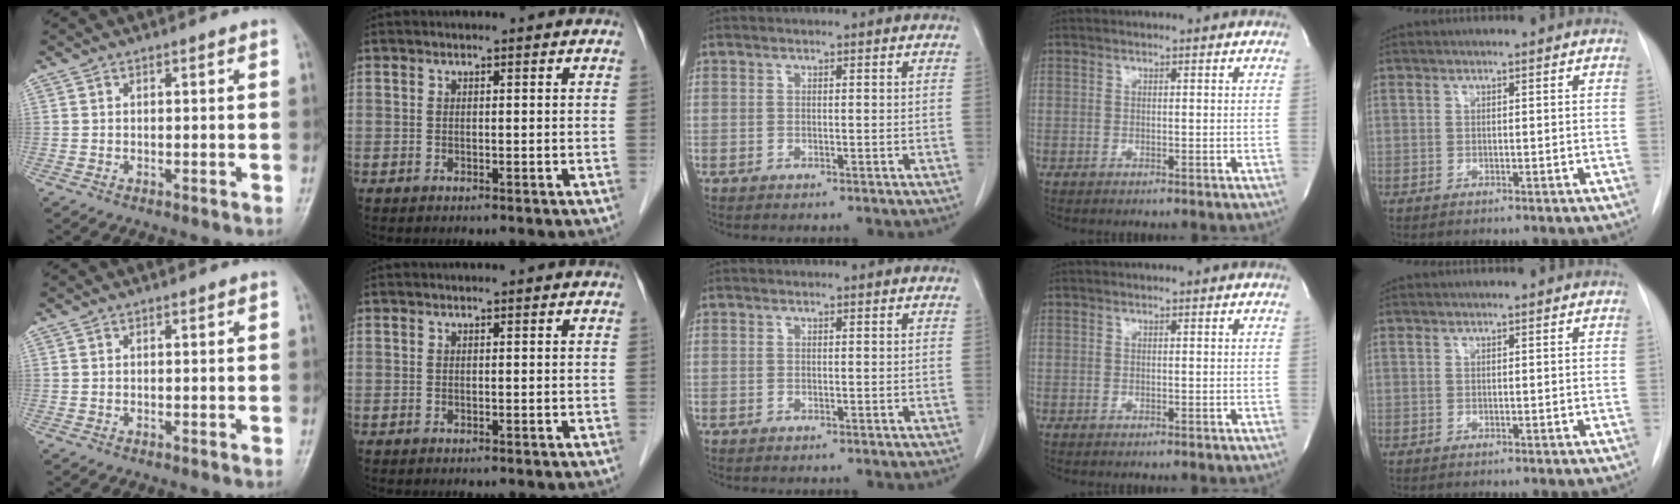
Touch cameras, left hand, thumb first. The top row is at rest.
{}